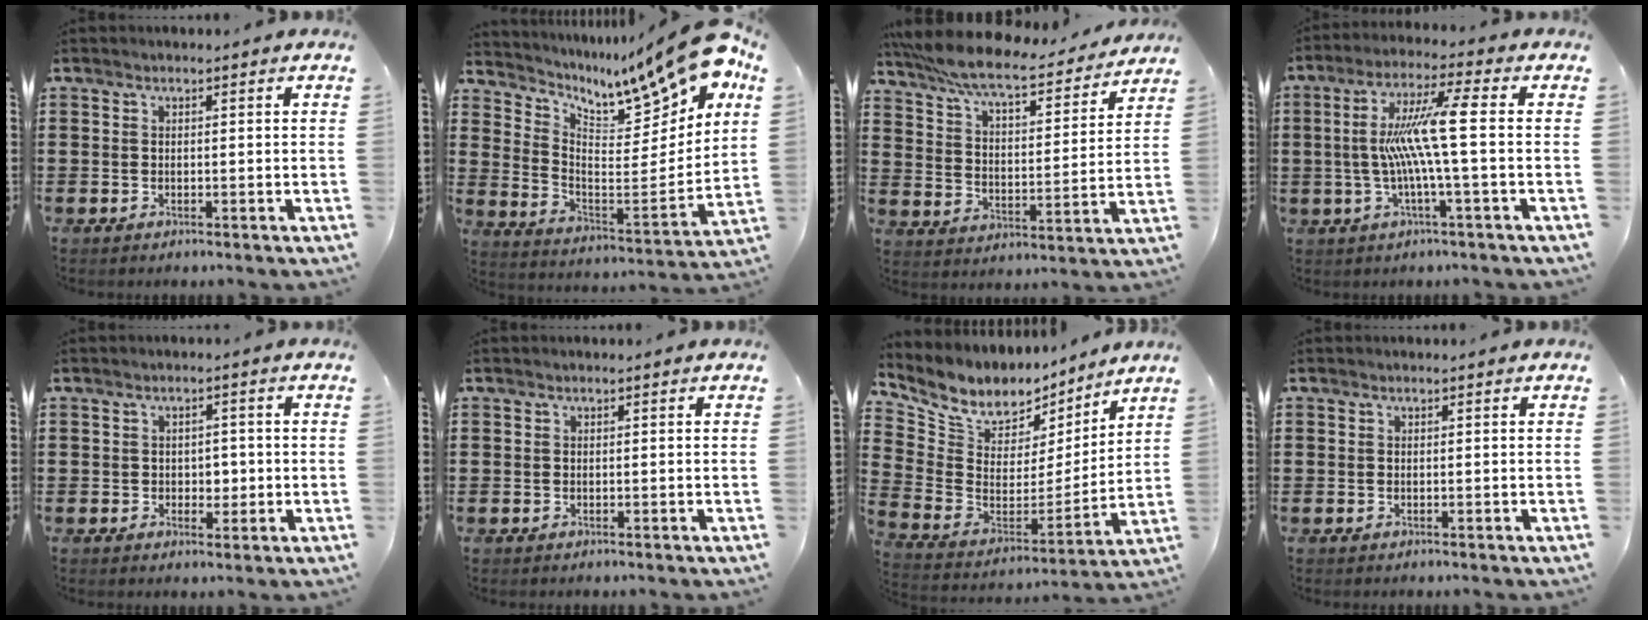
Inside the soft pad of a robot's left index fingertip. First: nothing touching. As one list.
[{"total": 12.7, "force": [10.3, 3.4, 6.7], "torque": [-0.106, -0.095, 0.163]}, {"total": 7.9, "force": [7.1, 0.7, 3.3], "torque": [-0.095, -0.042, 0.120]}, {"total": 10.2, "force": [0.0, 0.3, 10.2], "torque": [-0.207, -0.006, -0.013]}, {"total": 2.2, "force": [-0.1, 1.8, 1.3], "torque": [-0.023, 0.004, -0.009]}, {"total": 0.0}, {"total": 7.3, "force": [6.0, 3.9, 1.6], "torque": [-0.075, -0.041, 0.107]}, {"total": 0.0}]